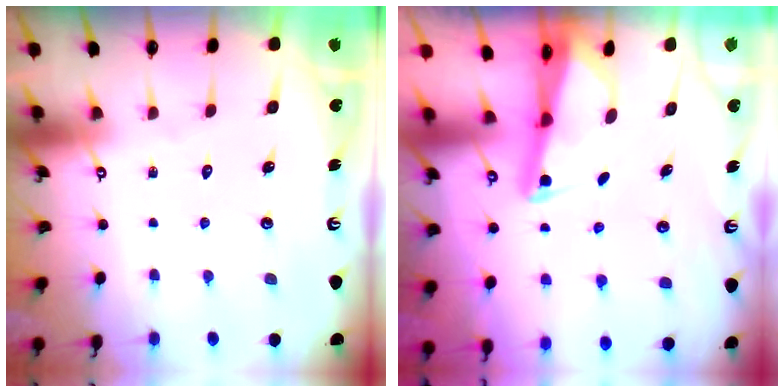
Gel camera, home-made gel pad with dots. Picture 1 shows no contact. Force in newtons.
{"total": 2.6, "press": 2.6, "slide": 0.2}